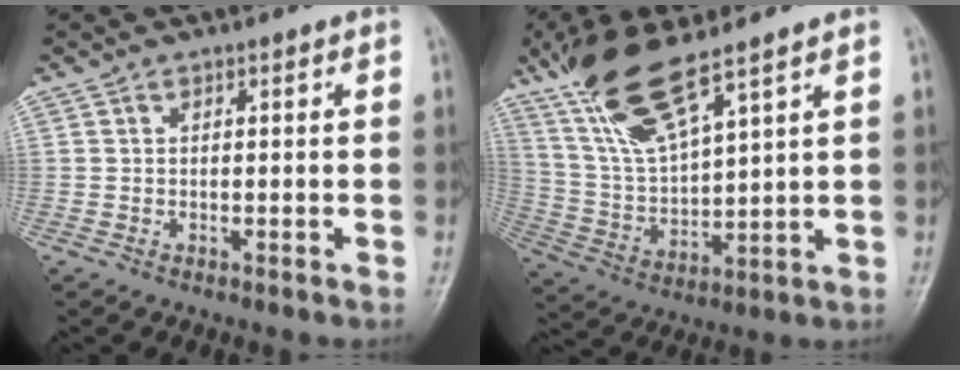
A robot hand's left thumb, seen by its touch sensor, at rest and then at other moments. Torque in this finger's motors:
{"motor_torque": [0.62, 0.44, 1.34, -1.44, 0.30]}